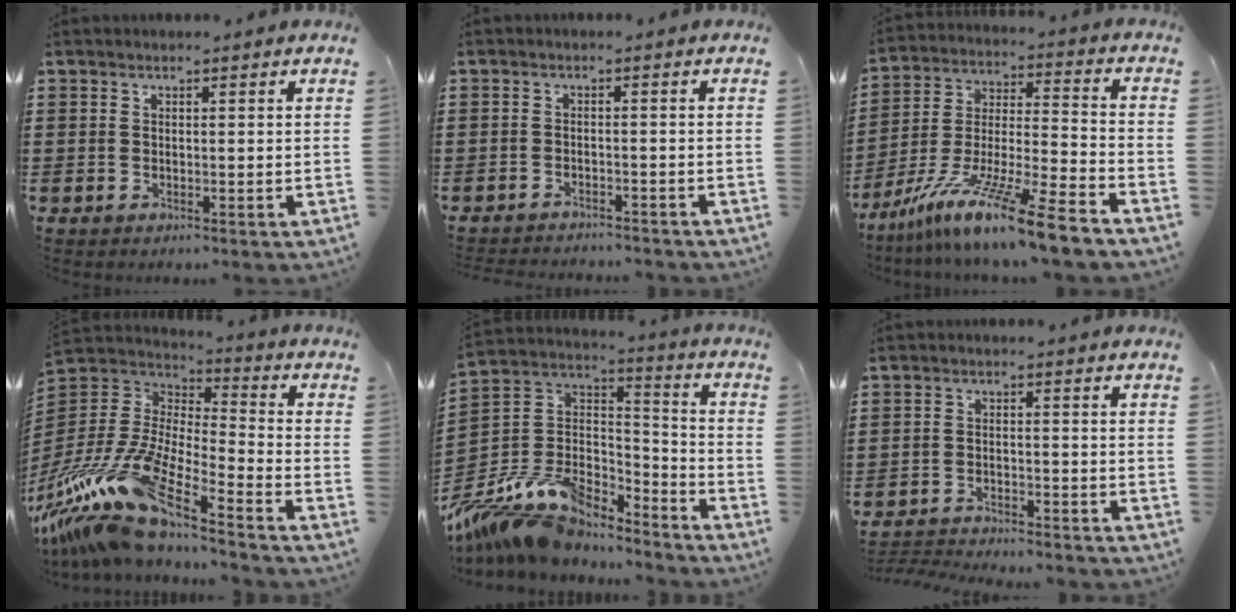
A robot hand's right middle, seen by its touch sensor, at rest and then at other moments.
{"total": 2.0, "force": [-2.0, 0.0, 0.0], "torque": [-0.007, -0.001, -0.042]}
{"total": 13.5, "force": [-10.8, -0.6, 8.1], "torque": [-0.148, 0.010, -0.206]}
{"total": 15.2, "force": [-11.1, 3.9, 9.6], "torque": [-0.242, -0.004, -0.217]}
{"total": 12.6, "force": [-10.2, 5.9, 4.4], "torque": [-0.108, 0.020, -0.193]}
{"total": 3.1, "force": [-3.1, 0.1, 0.1], "torque": [-0.008, -0.002, -0.065]}